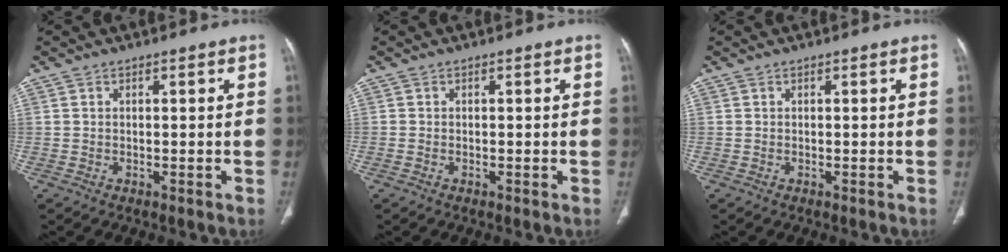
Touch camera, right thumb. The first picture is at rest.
{"total": 0.0}
{"total": 0.0}